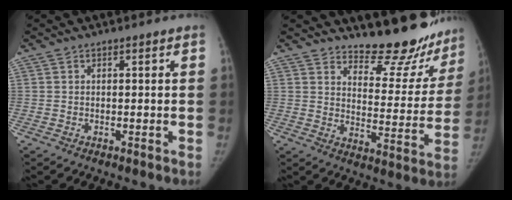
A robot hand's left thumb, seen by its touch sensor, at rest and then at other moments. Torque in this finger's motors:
{"motor_torque": [1.26, -0.37, 0.79, -1.34, 0.00]}